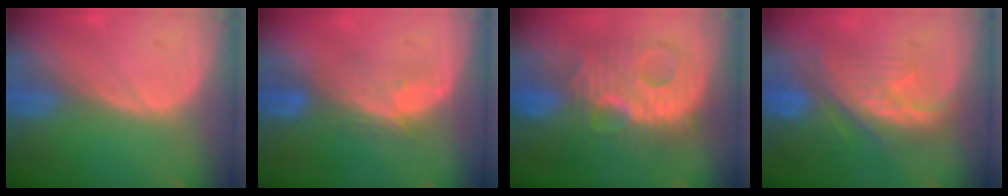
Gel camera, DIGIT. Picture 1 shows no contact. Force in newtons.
{"total": 4.9, "press": 4.7, "slide": 1.6}
{"total": 10.3, "press": 10.3, "slide": 0.2}
{"total": 9.2, "press": 8.7, "slide": 3.2}